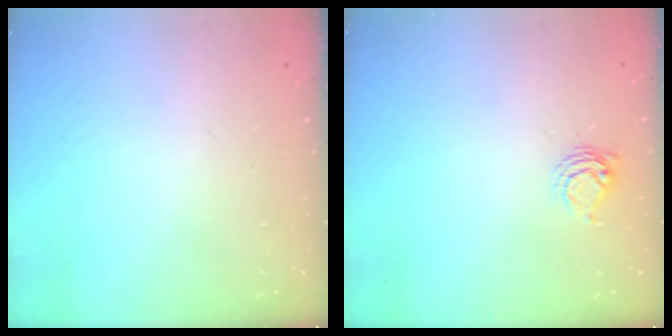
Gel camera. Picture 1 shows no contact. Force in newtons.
{"total": 6.6, "press": 6.6, "slide": 0.7}